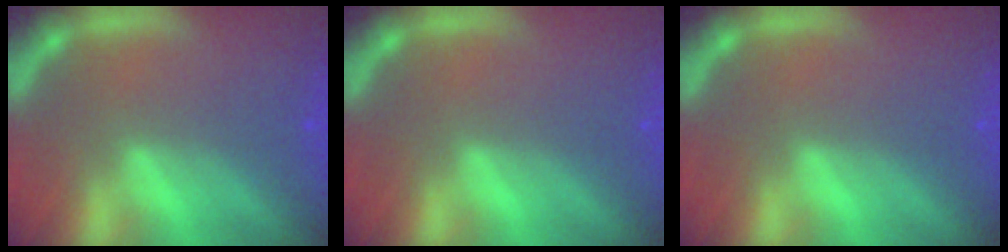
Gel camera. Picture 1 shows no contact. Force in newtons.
{"total": 0.0}
{"total": 0.0}